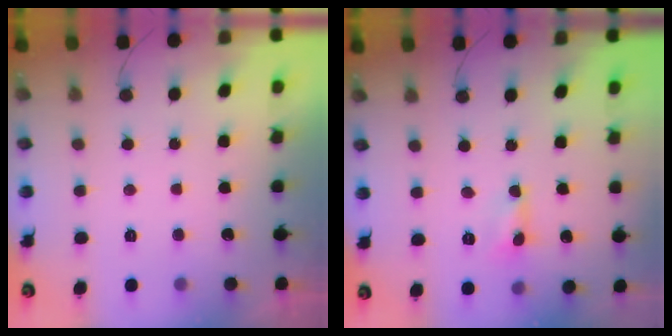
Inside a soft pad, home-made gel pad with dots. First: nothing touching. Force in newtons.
{"total": 0.0}